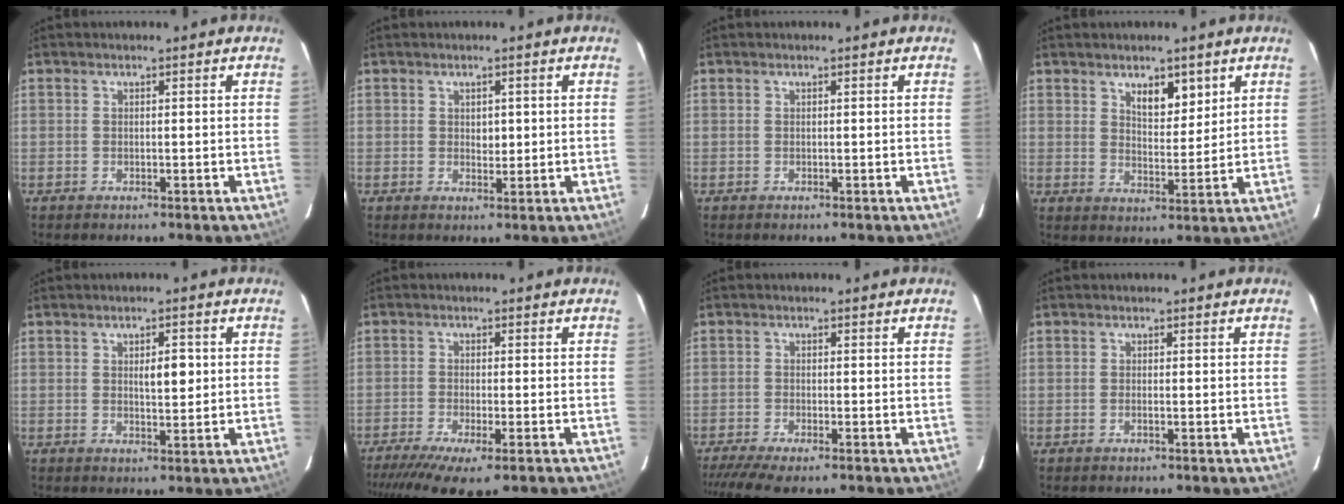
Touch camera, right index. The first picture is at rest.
{"total": 1.8, "force": [0.3, 1.2, 1.4], "torque": [-0.016, -0.002, 0.007]}
{"total": 0.0}
{"total": 5.2, "force": [3.1, 2.2, 3.6], "torque": [-0.056, -0.003, 0.054]}
{"total": 3.4, "force": [0.6, 1.2, 3.2], "torque": [-0.048, -0.001, 0.010]}
{"total": 11.6, "force": [-8.9, 1.7, 7.3], "torque": [-0.110, -0.024, -0.139]}
{"total": 8.4, "force": [-6.8, 1.4, 4.7], "torque": [-0.070, -0.010, -0.108]}
{"total": 0.5, "force": [-0.2, 0.0, 0.5], "torque": [-0.012, -0.001, -0.002]}